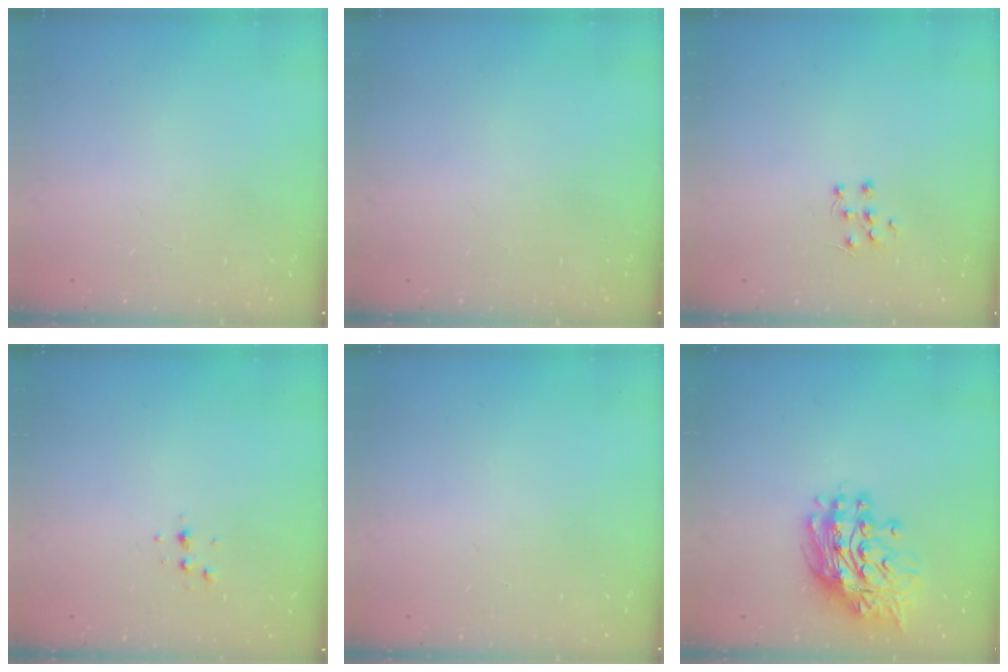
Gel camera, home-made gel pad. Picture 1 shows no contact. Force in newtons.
{"total": 0.0}
{"total": 4.9, "press": 4.9, "slide": 0.4}
{"total": 3.6, "press": 3.1, "slide": 1.7}
{"total": 0.0}
{"total": 14.5, "press": 14.4, "slide": 1.3}